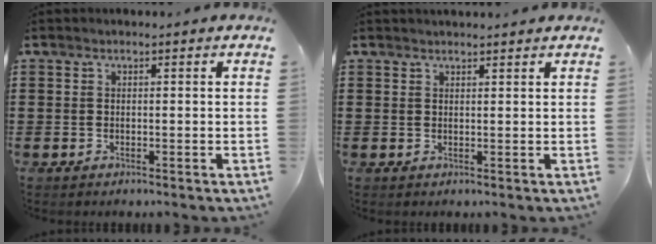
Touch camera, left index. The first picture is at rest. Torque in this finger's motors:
{"motor_torque": [0.07, 0.06, 0.20, 0.02]}